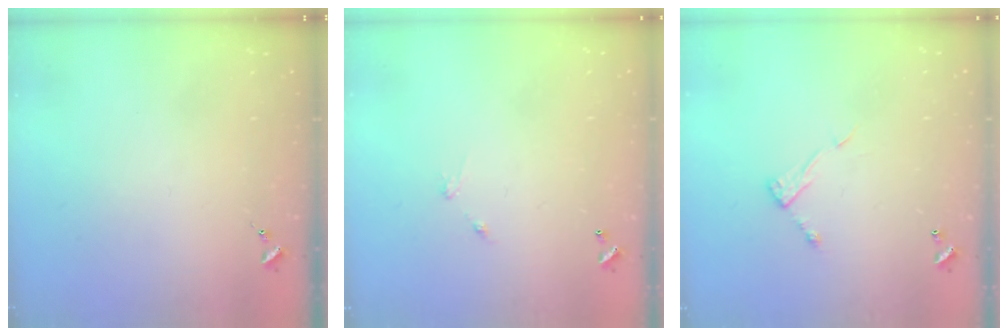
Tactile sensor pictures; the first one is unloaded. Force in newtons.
{"total": 4.5, "press": 4.5, "slide": 0.3}
{"total": 6.6, "press": 6.6, "slide": 0.3}